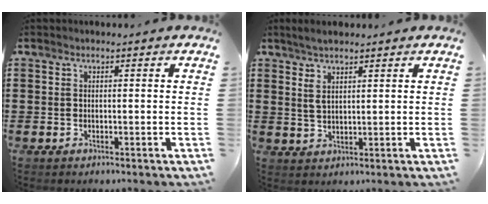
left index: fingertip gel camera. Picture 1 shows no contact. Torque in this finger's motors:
{"motor_torque": [1.47, -0.66, 0.28, 0.05]}